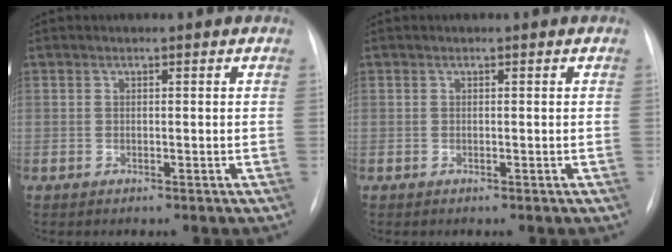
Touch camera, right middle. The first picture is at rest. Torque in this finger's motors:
{"motor_torque": [-0.02, 0.00, 0.00, 0.00]}